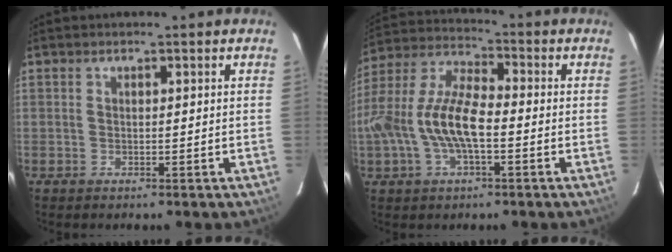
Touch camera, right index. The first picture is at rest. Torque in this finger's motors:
{"motor_torque": [1.10, -0.53, 0.53, 0.21]}